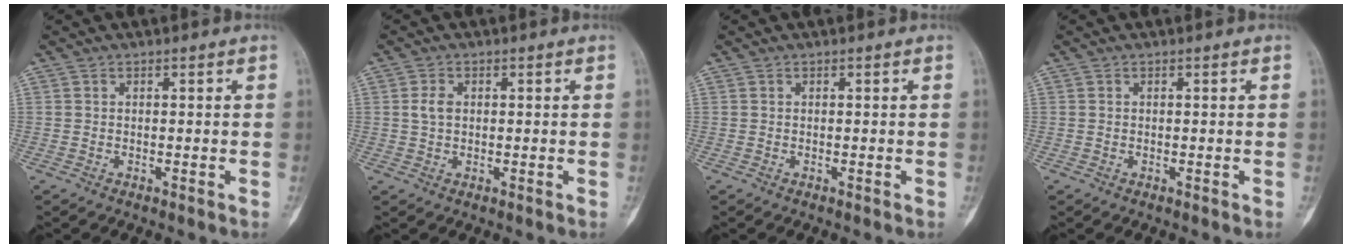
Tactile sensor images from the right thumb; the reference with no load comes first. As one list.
[{"total": 2.6, "force": [0.4, 1.8, 1.8], "torque": [-0.035, 0.005, 0.007]}, {"total": 0.0}, {"total": 0.0}]